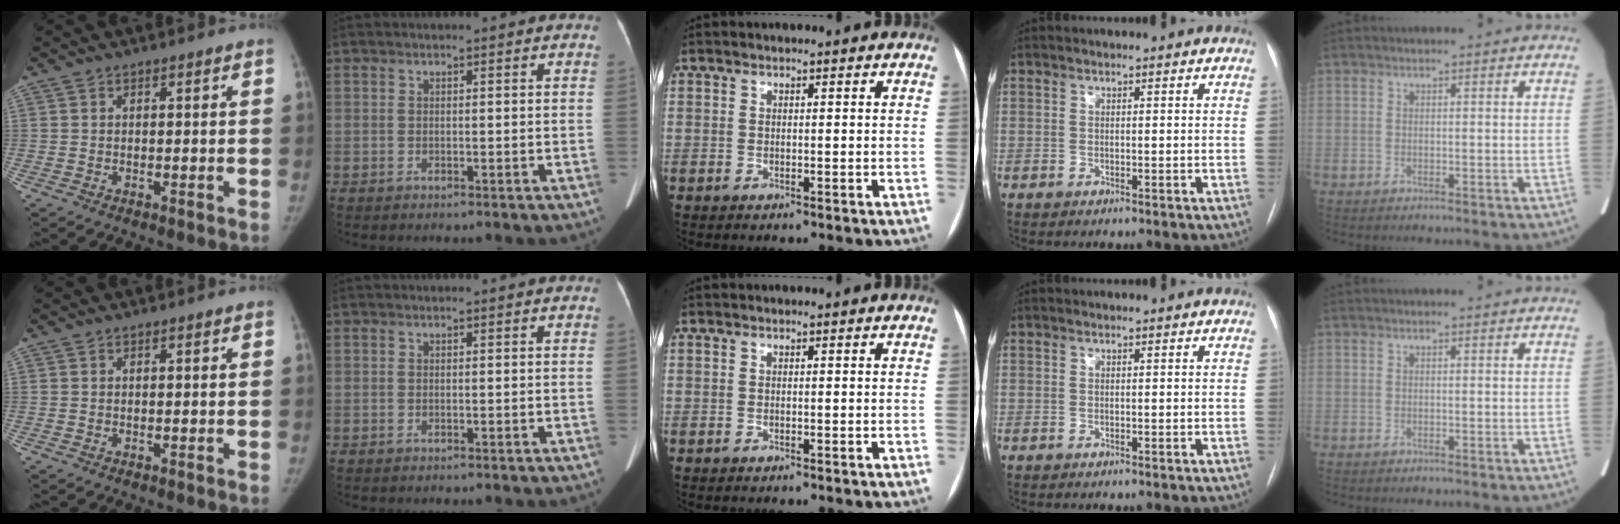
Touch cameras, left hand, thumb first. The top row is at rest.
{}